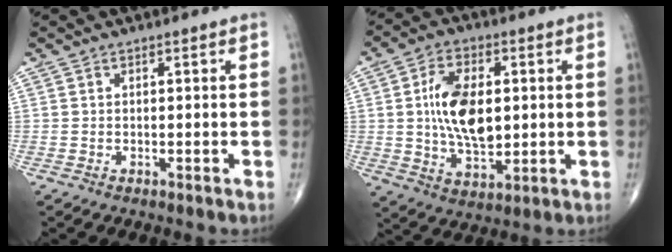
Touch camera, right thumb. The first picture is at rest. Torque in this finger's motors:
{"motor_torque": [0.75, 2.81, 0.67, -0.67, 0.16]}